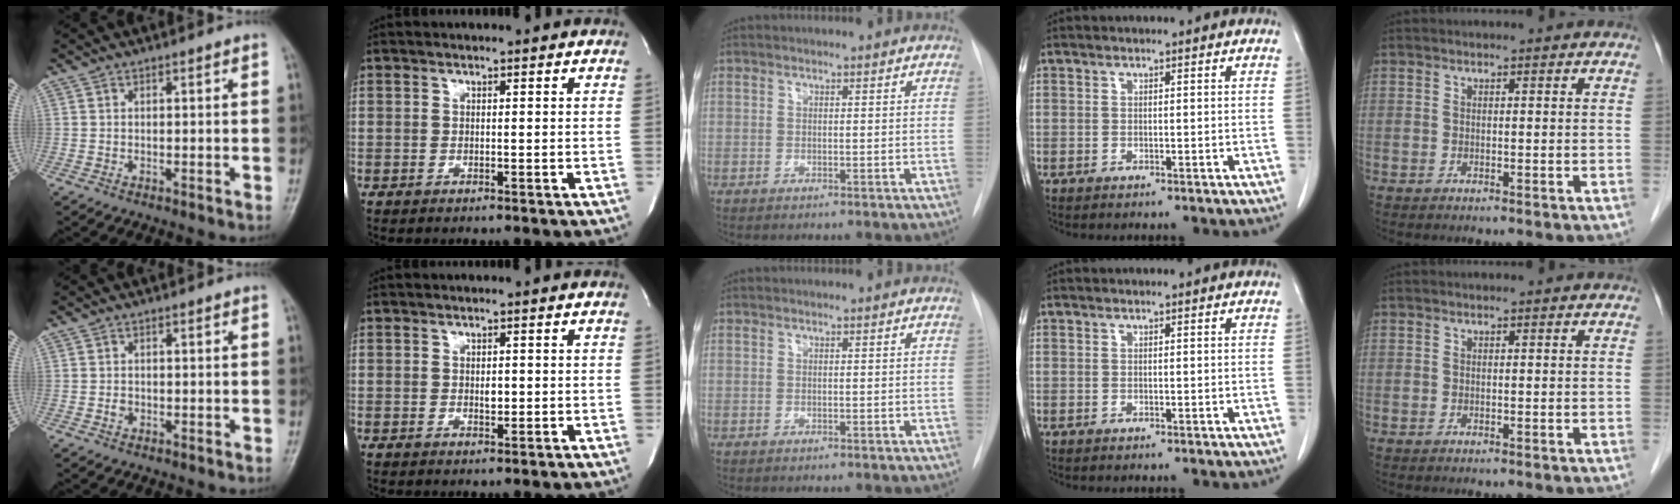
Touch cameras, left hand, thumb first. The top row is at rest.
{"thumb": {"total": 1.0, "force": [-0.3, 0.9, 0.5], "torque": [-0.004, 0.002, -0.006]}, "index": {"total": 1.3, "force": [0.0, 0.7, 1.2], "torque": [-0.018, -0.001, 0.003]}}